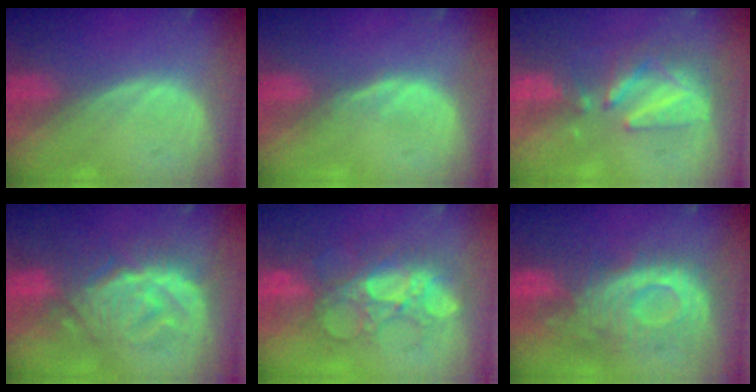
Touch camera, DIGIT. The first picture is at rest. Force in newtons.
{"total": 1.0, "press": 1.0, "slide": 0.1}
{"total": 8.7, "press": 7.7, "slide": 3.9}
{"total": 9.4, "press": 9.3, "slide": 1.4}
{"total": 8.7, "press": 8.6, "slide": 1.5}
{"total": 10.4, "press": 9.8, "slide": 3.3}